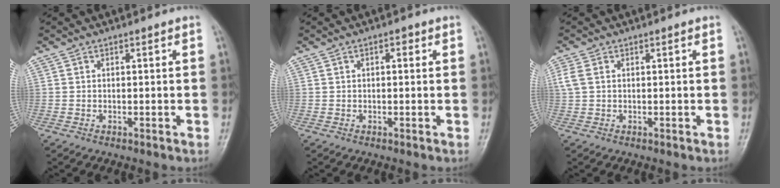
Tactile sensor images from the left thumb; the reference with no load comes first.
{"total": 1.4, "force": [0.5, 0.7, 1.1], "torque": [-0.008, 0.003, 0.003]}
{"total": 2.2, "force": [0.6, 1.4, 1.6], "torque": [-0.049, 0.008, 0.014]}